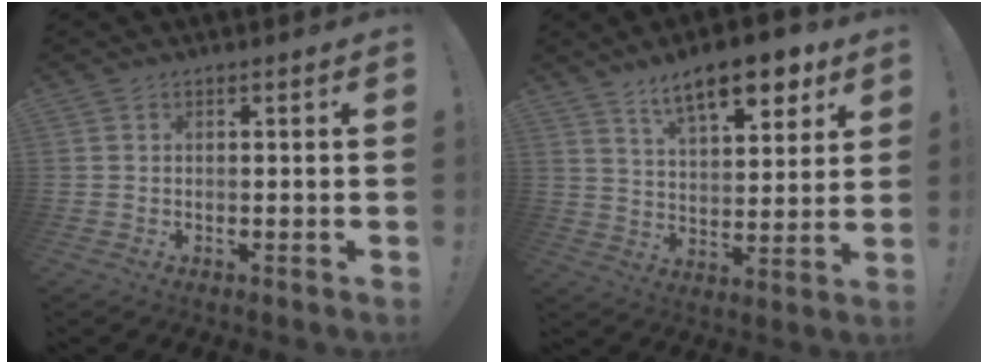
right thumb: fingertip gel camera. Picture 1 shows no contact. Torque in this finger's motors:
{"motor_torque": [-0.66, 1.44, -0.06, 0.42, 0.34]}